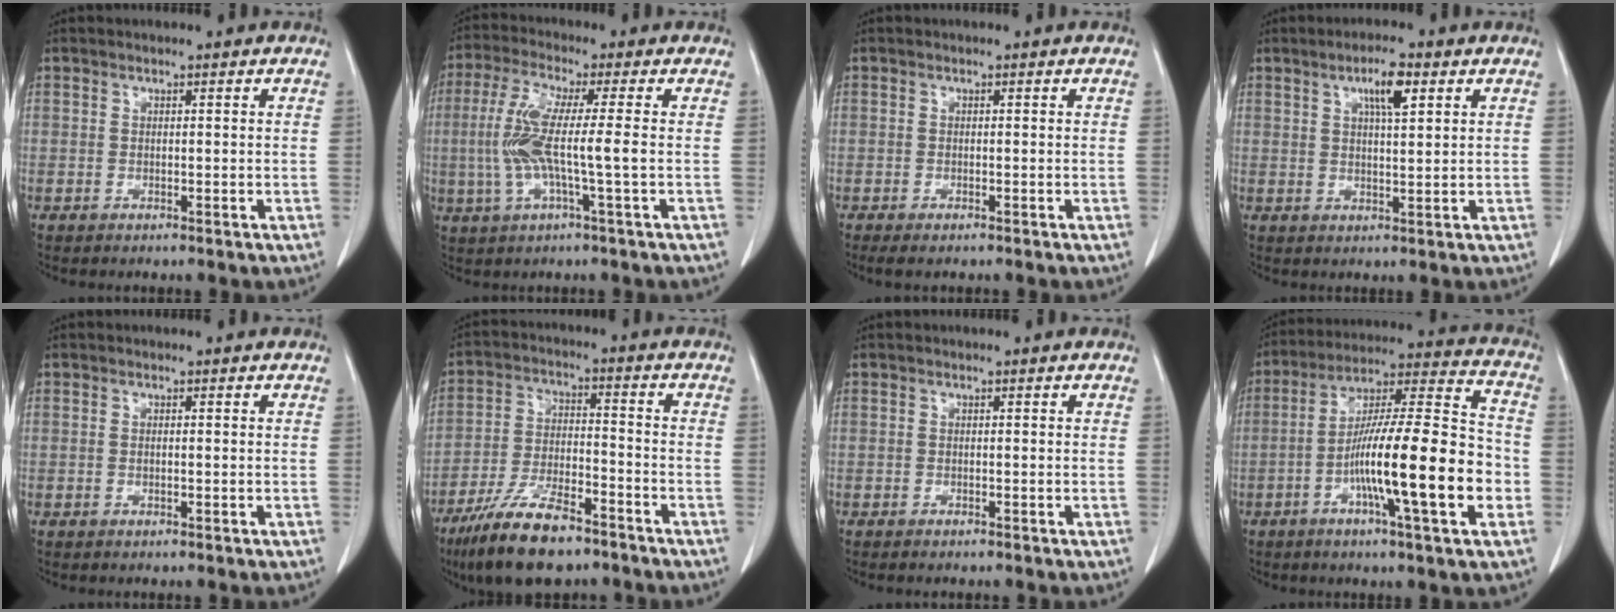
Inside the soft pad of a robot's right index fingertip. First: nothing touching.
{"total": 9.0, "force": [-0.8, 0.2, 9.0], "torque": [-0.191, 0.006, -0.020]}
{"total": 2.2, "force": [-1.6, 0.6, 1.3], "torque": [-0.016, -0.004, -0.021]}
{"total": 5.0, "force": [2.4, 1.0, 4.4], "torque": [-0.076, 0.002, 0.040]}
{"total": 0.6, "force": [-0.1, 0.2, 0.6], "torque": [-0.013, -0.001, 0.000]}
{"total": 13.0, "force": [-9.5, 3.4, 8.2], "torque": [-0.159, -0.019, -0.171]}
{"total": 0.9, "force": [-0.7, 0.1, 0.4], "torque": [-0.010, -0.002, -0.010]}
{"total": 19.4, "force": [-5.2, 1.4, 18.7], "torque": [-0.306, 0.005, -0.086]}